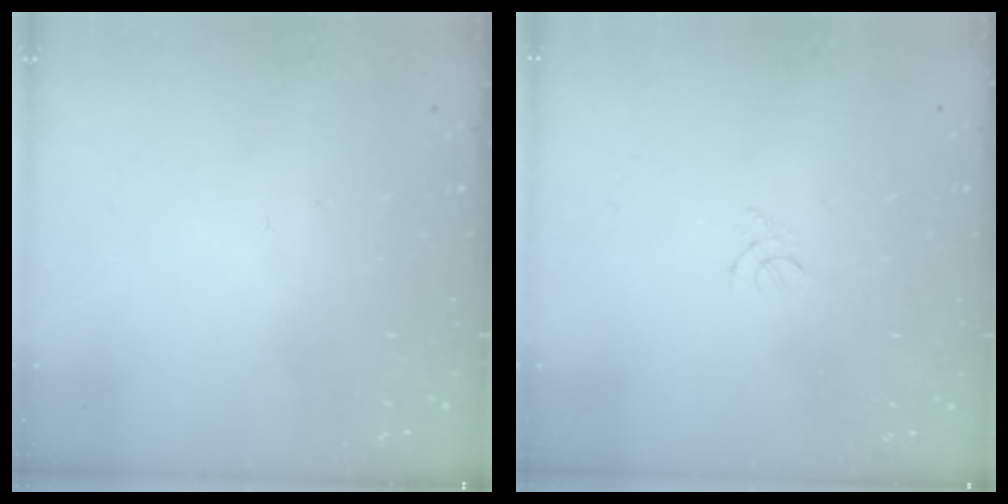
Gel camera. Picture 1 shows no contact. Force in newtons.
{"total": 0.5, "press": 0.4, "slide": 0.3}